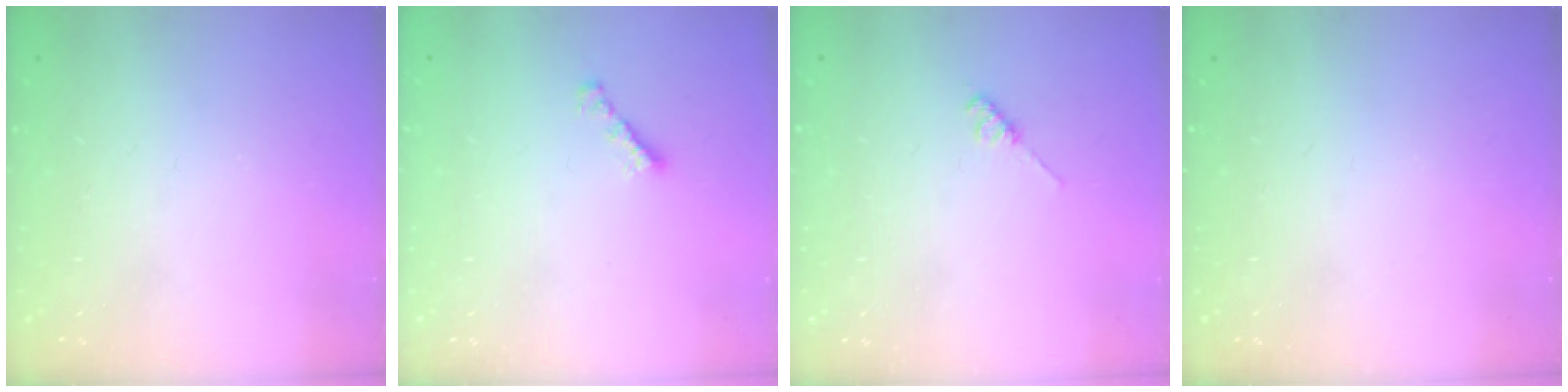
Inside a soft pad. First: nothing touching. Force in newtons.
{"total": 1.9, "press": 1.9, "slide": 0.5}
{"total": 2.6, "press": 2.5, "slide": 0.4}
{"total": 0.0}